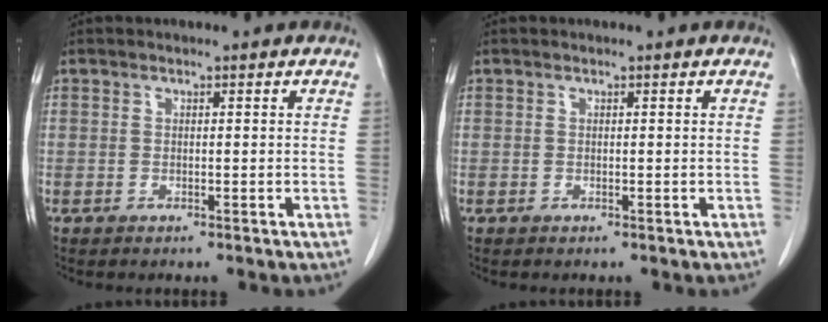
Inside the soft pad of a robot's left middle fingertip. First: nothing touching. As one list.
[{"total": 0.0}]